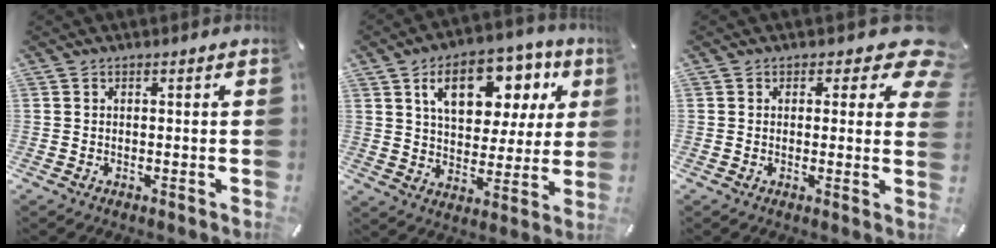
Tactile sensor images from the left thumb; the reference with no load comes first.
{"total": 16.8, "force": [7.8, 10.2, 10.8], "torque": [-0.161, -0.018, 0.131]}
{"total": 7.5, "force": [3.4, 3.9, 5.4], "torque": [-0.052, -0.021, 0.053]}